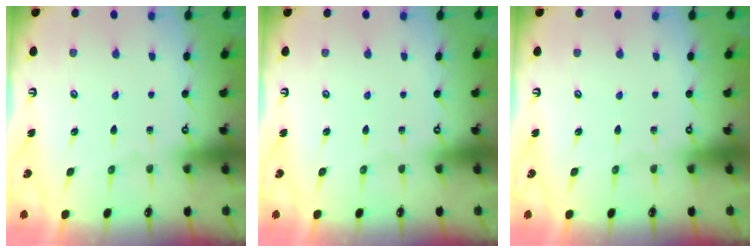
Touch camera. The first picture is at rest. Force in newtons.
{"total": 0.0}
{"total": 0.0}